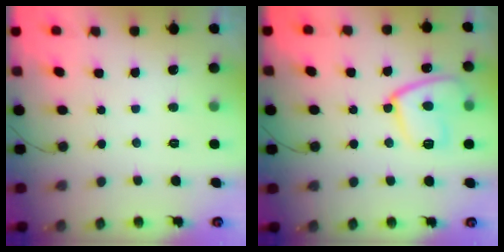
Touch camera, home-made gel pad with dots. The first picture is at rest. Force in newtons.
{"total": 12.7, "press": 12.7, "slide": 1.3}